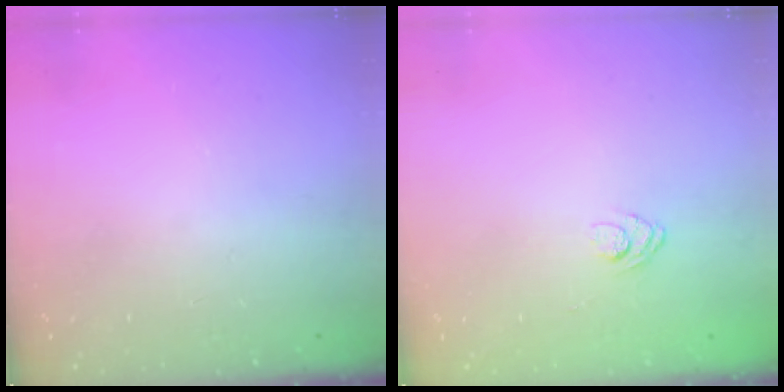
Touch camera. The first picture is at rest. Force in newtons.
{"total": 3.8, "press": 3.5, "slide": 1.4}